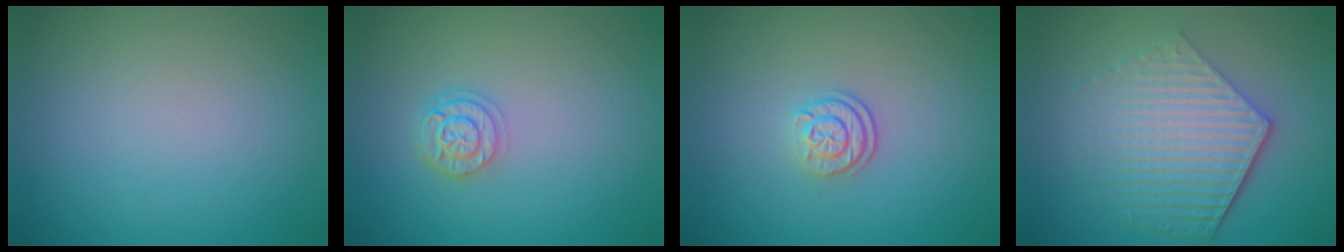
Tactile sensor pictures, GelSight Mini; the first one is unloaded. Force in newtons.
{"total": 2.4, "press": 2.0, "slide": 1.3}
{"total": 2.2, "press": 1.7, "slide": 1.4}
{"total": 6.3, "press": 4.5, "slide": 4.4}